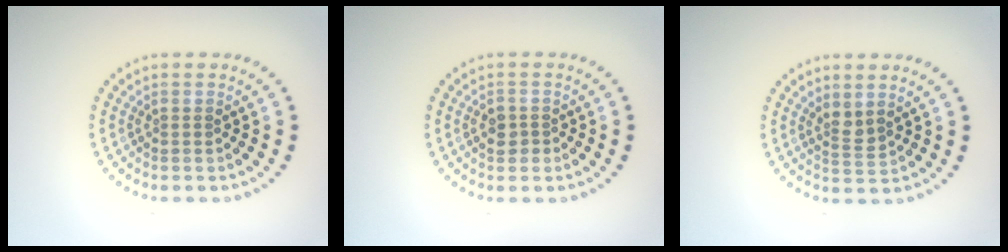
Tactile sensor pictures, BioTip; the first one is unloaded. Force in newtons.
{"total": 1.7, "press": 1.6, "slide": 0.6}
{"total": 1.6, "press": 1.3, "slide": 1.0}